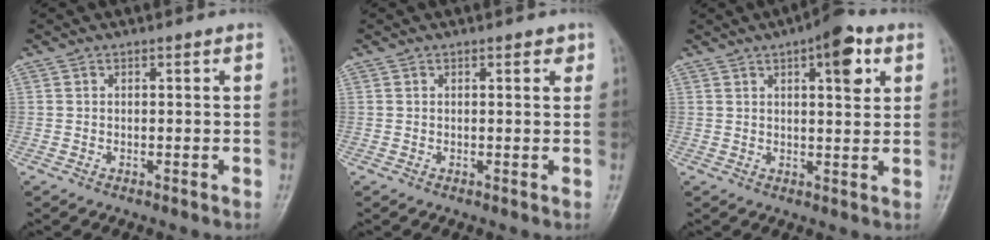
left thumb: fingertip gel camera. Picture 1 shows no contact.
{"total": 1.7, "force": [0.9, 0.7, 1.3], "torque": [-0.012, -0.002, 0.009]}
{"total": 8.8, "force": [3.9, 3.2, 7.2], "torque": [-0.079, -0.008, 0.049]}